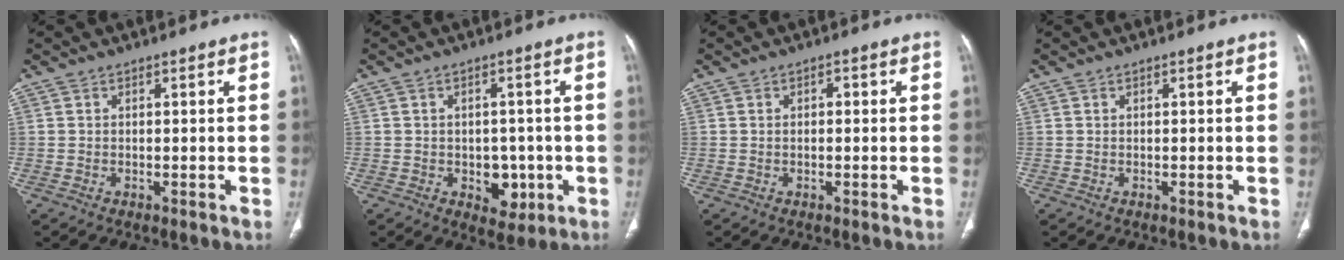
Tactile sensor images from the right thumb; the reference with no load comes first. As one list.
[{"total": 6.1, "force": [-1.5, 4.4, 3.9], "torque": [-0.019, 0.003, -0.010]}, {"total": 1.0, "force": [0.1, 0.6, 0.9], "torque": [-0.012, 0.005, -0.001]}, {"total": 0.0}]